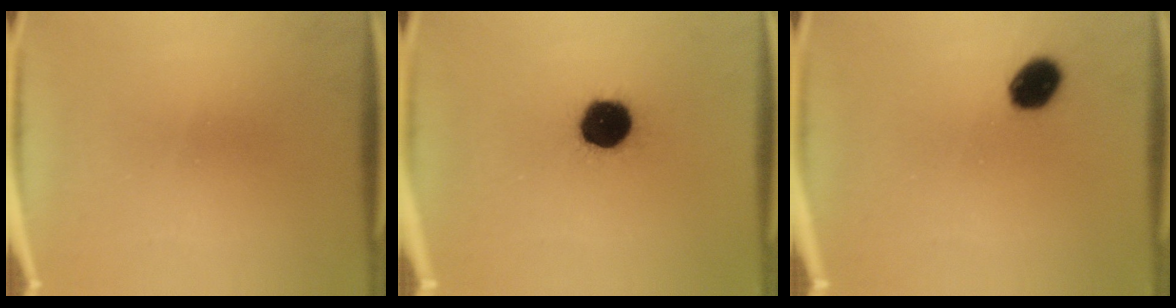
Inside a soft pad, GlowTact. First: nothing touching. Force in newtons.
{"total": 14.0}
{"total": 7.5}